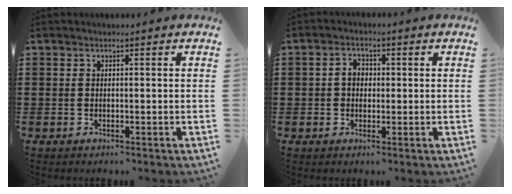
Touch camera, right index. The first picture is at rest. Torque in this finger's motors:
{"motor_torque": [0.31, 0.32, 0.30, 0.05]}